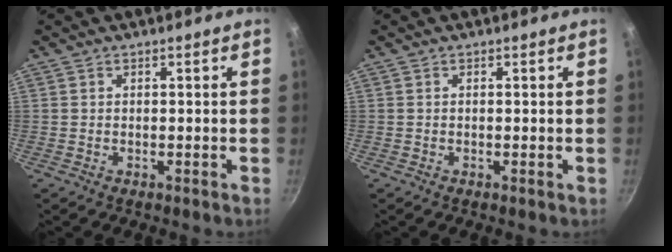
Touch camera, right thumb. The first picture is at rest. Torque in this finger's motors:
{"motor_torque": [0.19, -0.01, -0.06, -0.37, 0.00]}